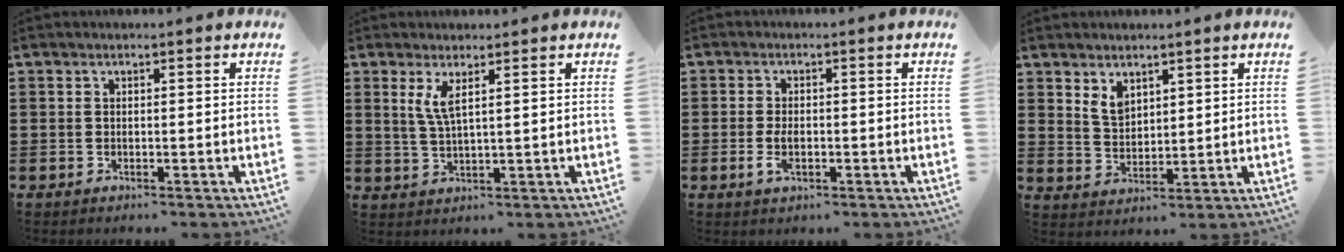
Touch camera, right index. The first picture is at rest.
{"total": 3.6, "force": [1.7, 0.6, 3.1], "torque": [-0.068, 0.000, 0.029]}
{"total": 3.0, "force": [-0.7, 1.4, 2.6], "torque": [-0.063, -0.008, -0.014]}
{"total": 3.7, "force": [2.5, 2.2, 1.6], "torque": [-0.040, 0.005, 0.046]}